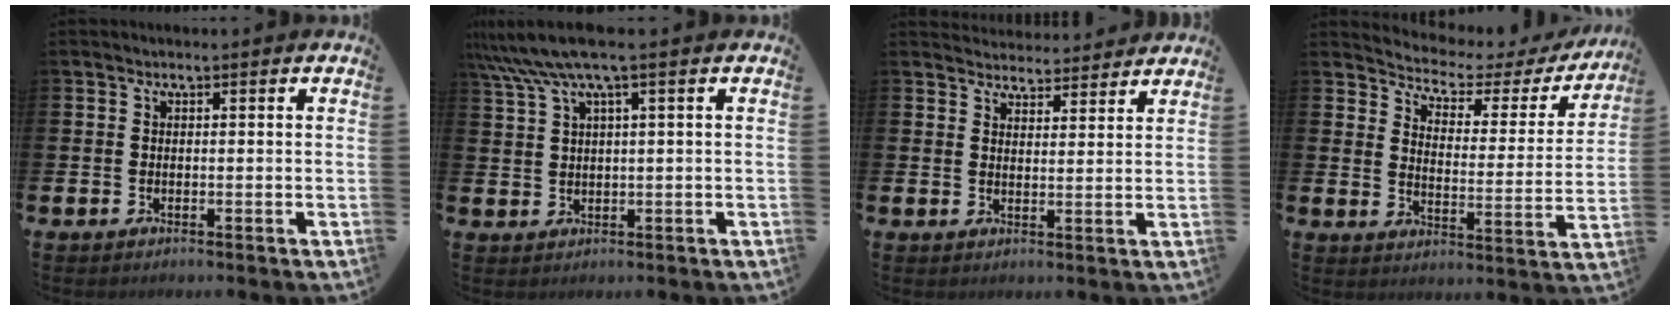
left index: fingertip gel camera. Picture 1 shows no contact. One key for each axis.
{"total": 6.1, "fx": 3.8, "fy": 0.5, "fz": 4.7, "tx": -0.102, "ty": -0.002, "tz": 0.068}
{"total": 3.8, "fx": 3.7, "fy": 0.7, "fz": -0.3, "tx": -0.002, "ty": -0.023, "tz": 0.068}
{"total": 3.5, "fx": 3.1, "fy": 1.4, "fz": 0.8, "tx": -0.042, "ty": -0.029, "tz": 0.042}